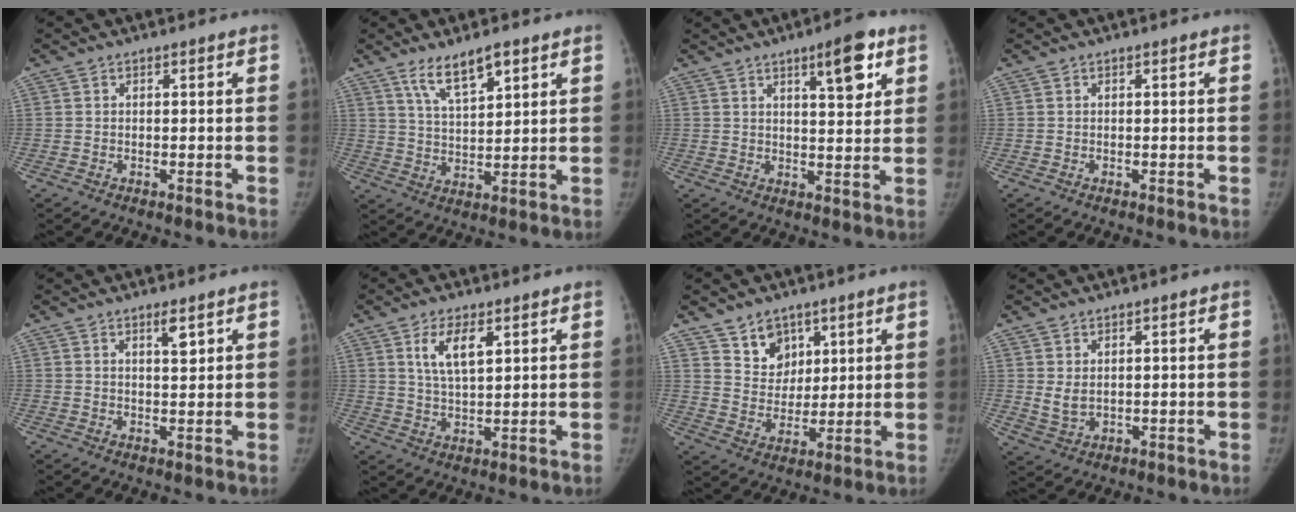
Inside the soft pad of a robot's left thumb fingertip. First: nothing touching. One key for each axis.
{"total": 7.6, "fx": 5.1, "fy": 2.3, "fz": 5.2, "tx": -0.083, "ty": -0.032, "tz": 0.098}
{"total": 8.4, "fx": 4.3, "fy": 2.4, "fz": 6.8, "tx": -0.083, "ty": -0.021, "tz": 0.061}
{"total": 0.0}
{"total": 2.7, "fx": 1.7, "fy": 0.6, "fz": 2.0, "tx": -0.028, "ty": -0.013, "tz": 0.028}
{"total": 7.1, "fx": 3.2, "fy": 3.0, "fz": 5.6, "tx": -0.095, "ty": -0.017, "tz": 0.065}
{"total": 7.8, "fx": 4.9, "fy": 5.7, "fz": 1.9, "tx": 0.005, "ty": -0.038, "tz": 0.096}
{"total": 3.0, "fx": 0.8, "fy": 2.1, "fz": 2.1, "tx": -0.039, "ty": -0.011, "tz": 0.027}